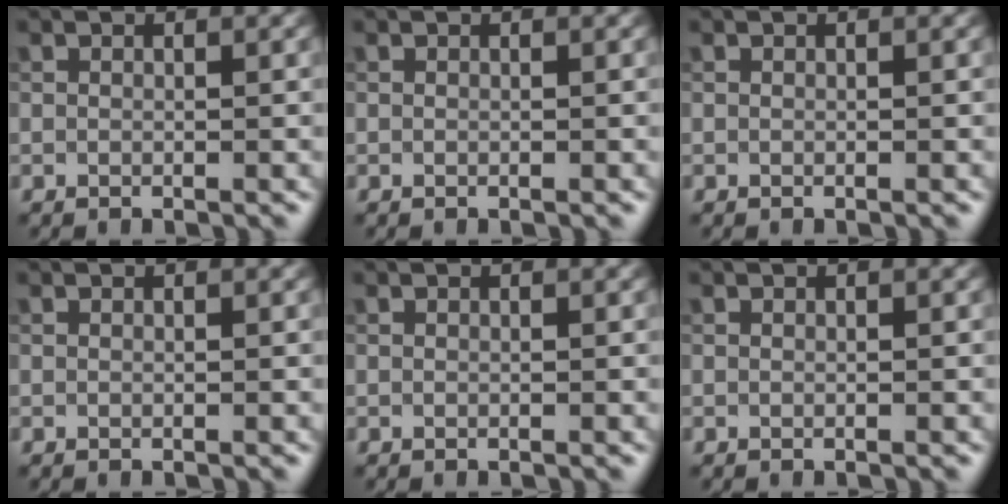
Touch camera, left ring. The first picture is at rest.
{"total": 0.0}
{"total": 0.0}
{"total": 0.0}
{"total": 0.0}
{"total": 0.0}